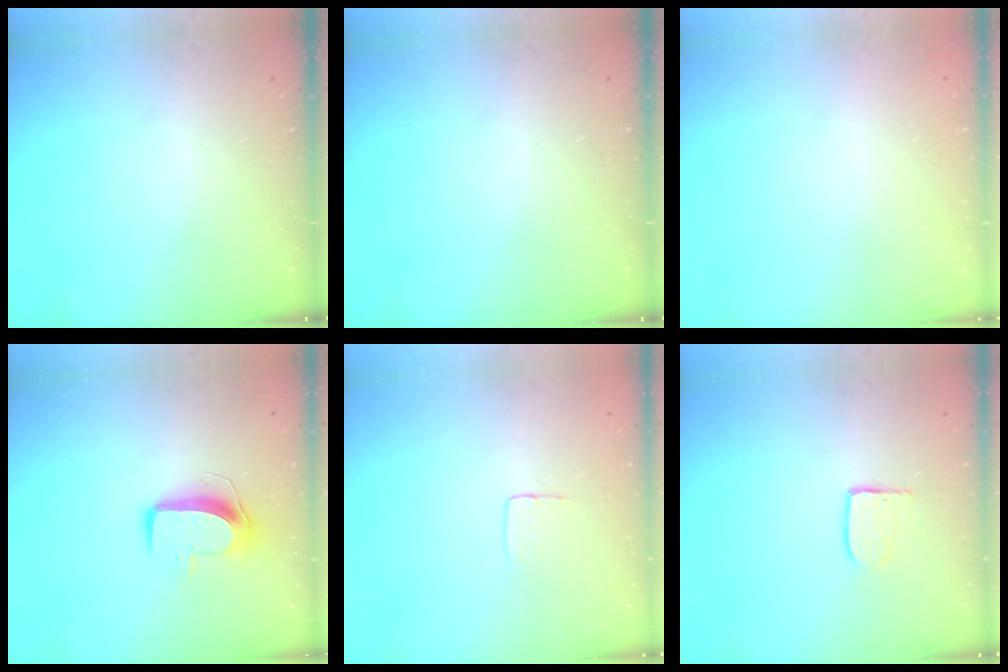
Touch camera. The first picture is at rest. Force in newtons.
{"total": 0.0}
{"total": 0.0}
{"total": 9.5, "press": 9.5, "slide": 0.5}
{"total": 3.9, "press": 3.9, "slide": 0.3}
{"total": 3.9, "press": 3.9, "slide": 0.4}